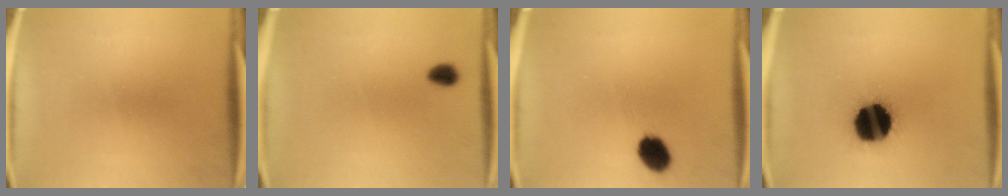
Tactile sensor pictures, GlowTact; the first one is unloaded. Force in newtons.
{"total": 3.0}
{"total": 6.4}
{"total": 19.1}